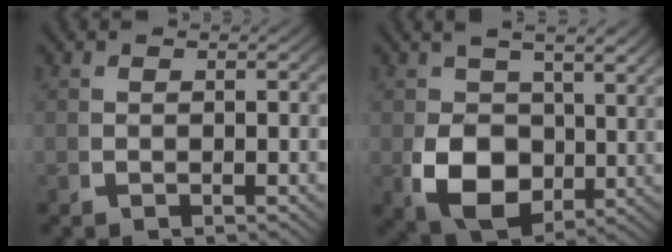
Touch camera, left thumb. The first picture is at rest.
{"total": 8.1, "force": [0.5, 5.6, 5.8], "torque": [-0.131, -0.037, 0.031]}